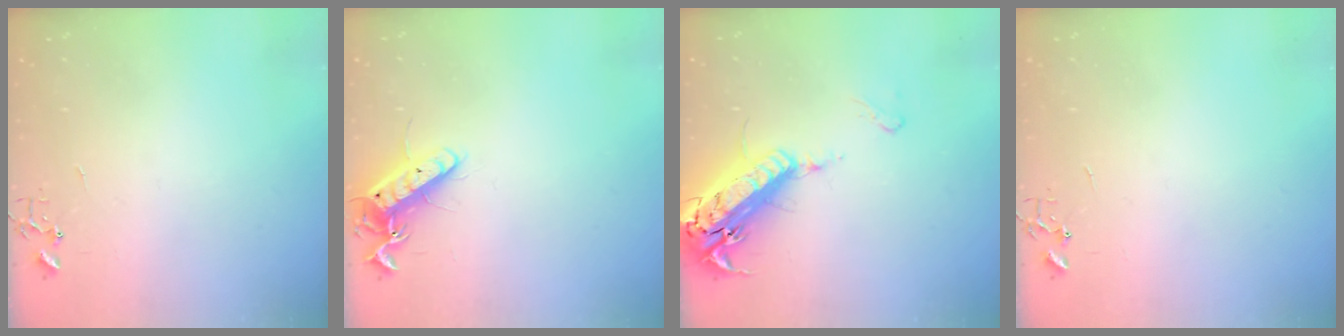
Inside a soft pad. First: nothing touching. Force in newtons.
{"total": 12.4, "press": 12.4, "slide": 1.1}
{"total": 21.2, "press": 20.7, "slide": 4.7}
{"total": 0.0}